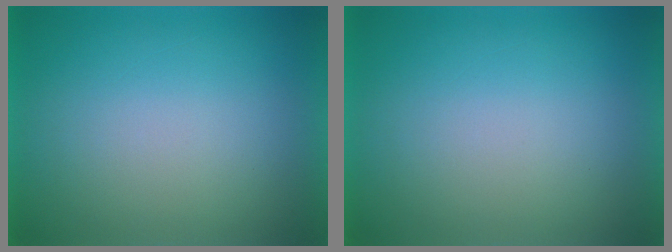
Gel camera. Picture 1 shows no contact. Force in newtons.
{"total": 0.0}